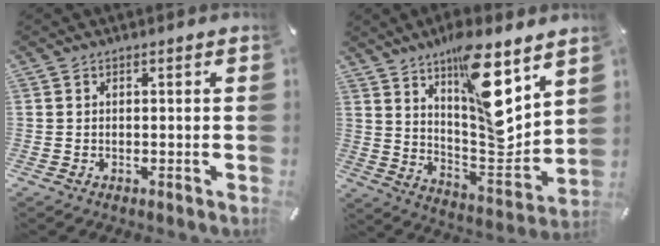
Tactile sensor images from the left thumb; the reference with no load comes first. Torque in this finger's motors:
{"motor_torque": [2.55, 2.47, 1.89, -0.88, 0.21]}